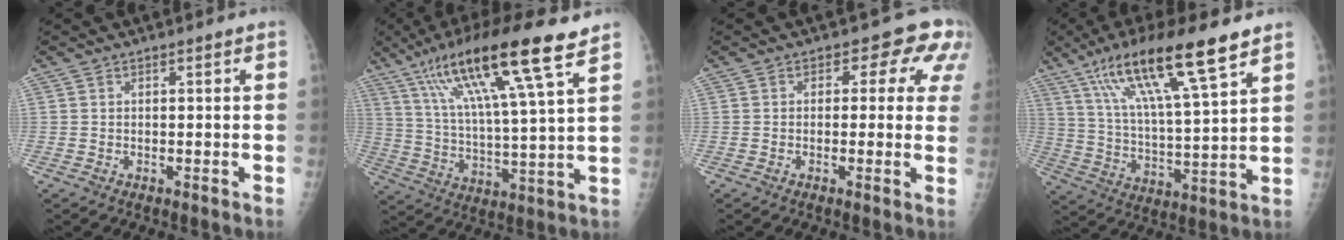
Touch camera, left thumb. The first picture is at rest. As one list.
[{"total": 19.7, "force": [11.3, 2.2, 16.0], "torque": [-0.285, -0.026, 0.197]}, {"total": 7.2, "force": [2.5, 4.7, 4.9], "torque": [-0.003, 0.003, 0.012]}, {"total": 18.7, "force": [11.5, 2.8, 14.5], "torque": [-0.254, -0.034, 0.208]}]